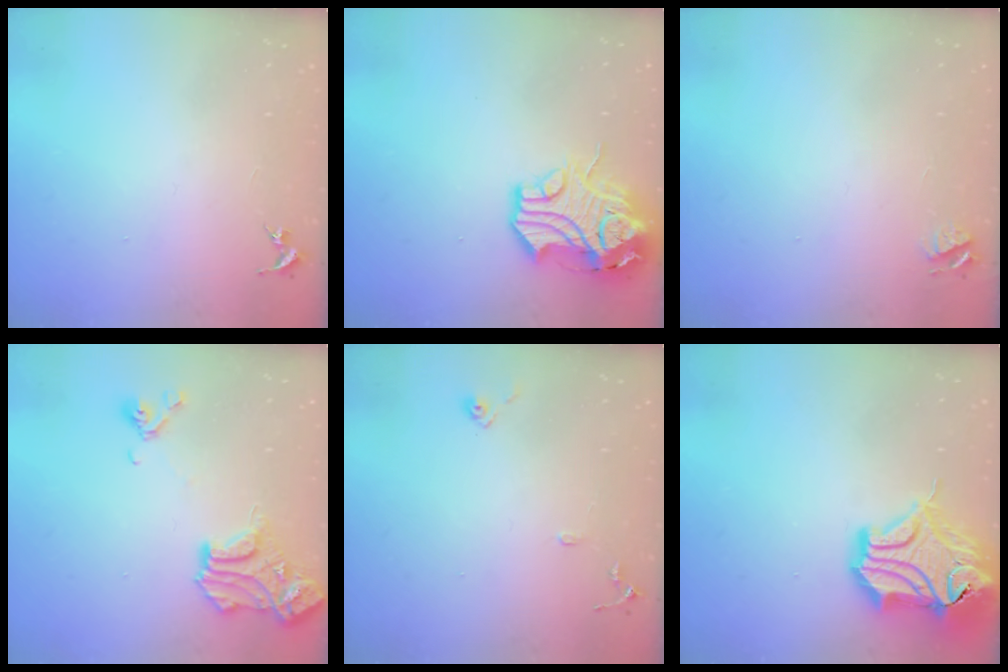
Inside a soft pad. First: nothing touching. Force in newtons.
{"total": 15.4, "press": 15.3, "slide": 2.0}
{"total": 3.9, "press": 3.9, "slide": 0.4}
{"total": 14.9, "press": 14.8, "slide": 1.2}
{"total": 8.0, "press": 8.0, "slide": 0.8}
{"total": 20.0, "press": 19.8, "slide": 2.7}